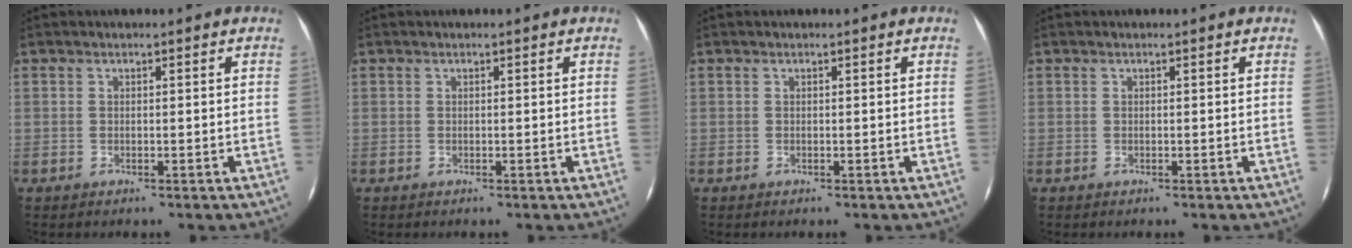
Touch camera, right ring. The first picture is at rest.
{"total": 0.0}
{"total": 0.0}
{"total": 0.0}